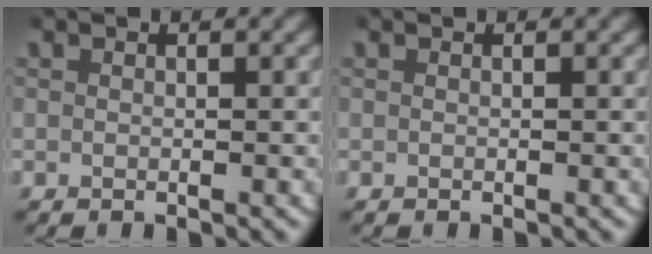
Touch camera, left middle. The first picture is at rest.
{"total": 0.0}